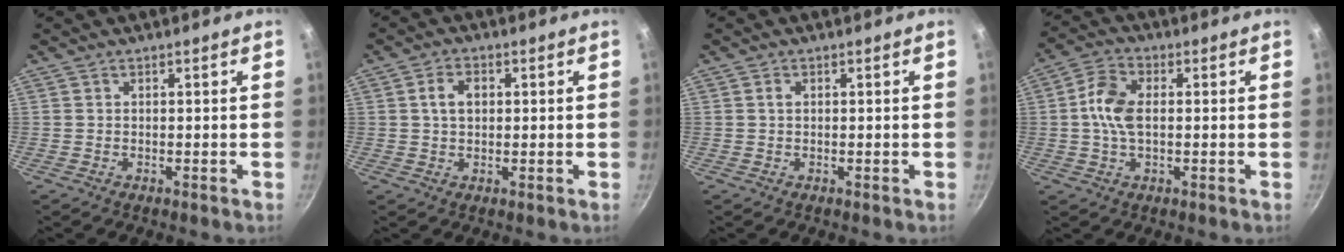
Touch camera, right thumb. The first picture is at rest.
{"total": 4.2, "force": [0.7, 2.9, 2.9], "torque": [-0.038, 0.006, 0.009]}
{"total": 0.8, "force": [0.2, 0.5, 0.5], "torque": [-0.009, 0.003, 0.003]}
{"total": 7.6, "force": [0.4, 4.4, 6.2], "torque": [-0.123, 0.018, -0.001]}